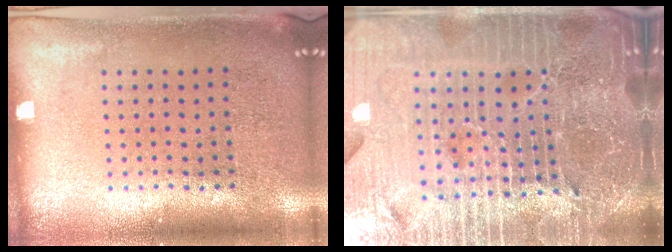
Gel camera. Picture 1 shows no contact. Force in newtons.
{"total": 7.3, "press": 6.3, "slide": 3.7}